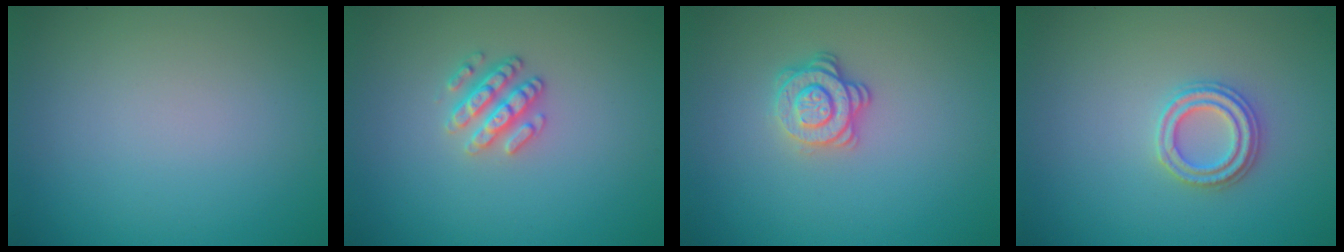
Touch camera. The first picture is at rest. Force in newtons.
{"total": 2.5, "press": 2.4, "slide": 0.7}
{"total": 2.8, "press": 2.5, "slide": 1.3}
{"total": 2.4, "press": 2.4, "slide": 0.2}